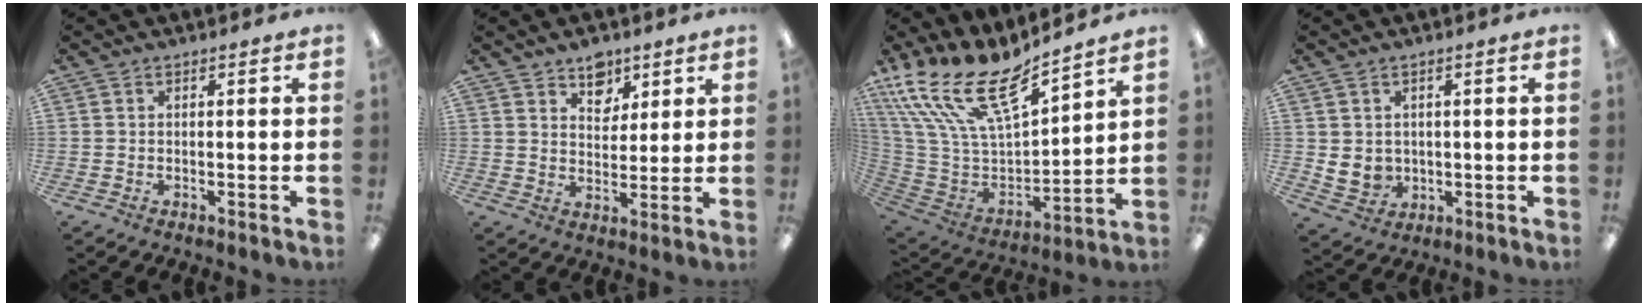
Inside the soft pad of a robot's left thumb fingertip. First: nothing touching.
{"total": 7.0, "force": [5.1, 4.5, 1.7], "torque": [-0.007, -0.031, 0.088]}
{"total": 21.7, "force": [15.1, 8.1, 13.3], "torque": [-0.262, -0.102, 0.269]}
{"total": 4.2, "force": [1.5, 3.8, 1.1], "torque": [-0.030, -0.008, 0.030]}